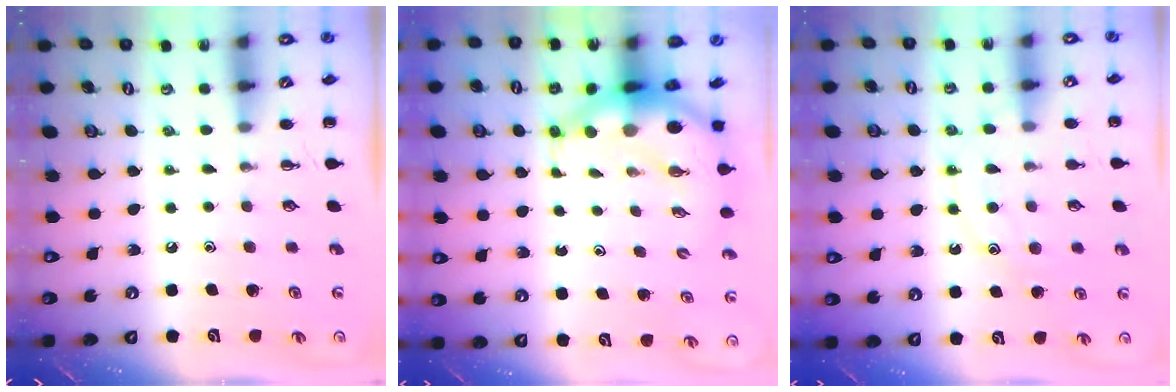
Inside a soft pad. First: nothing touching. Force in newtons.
{"total": 7.5, "press": 7.3, "slide": 1.9}
{"total": 11.9, "press": 11.9, "slide": 0.4}